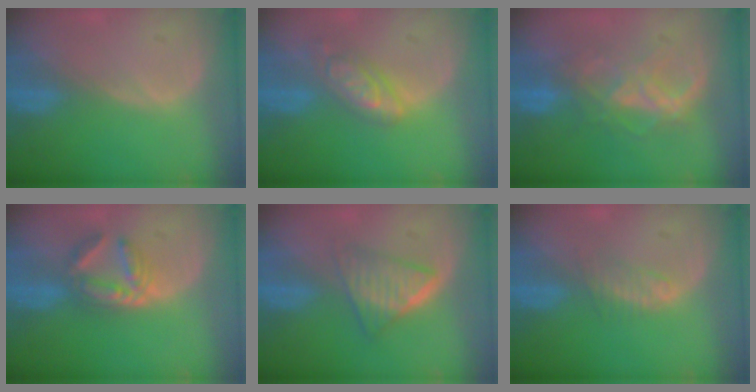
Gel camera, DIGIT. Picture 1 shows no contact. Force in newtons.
{"total": 6.2, "press": 5.5, "slide": 2.9}
{"total": 6.5, "press": 6.5, "slide": 0.5}
{"total": 6.0, "press": 5.4, "slide": 2.7}
{"total": 6.4, "press": 5.4, "slide": 3.4}
{"total": 2.3, "press": 2.3, "slide": 0.2}